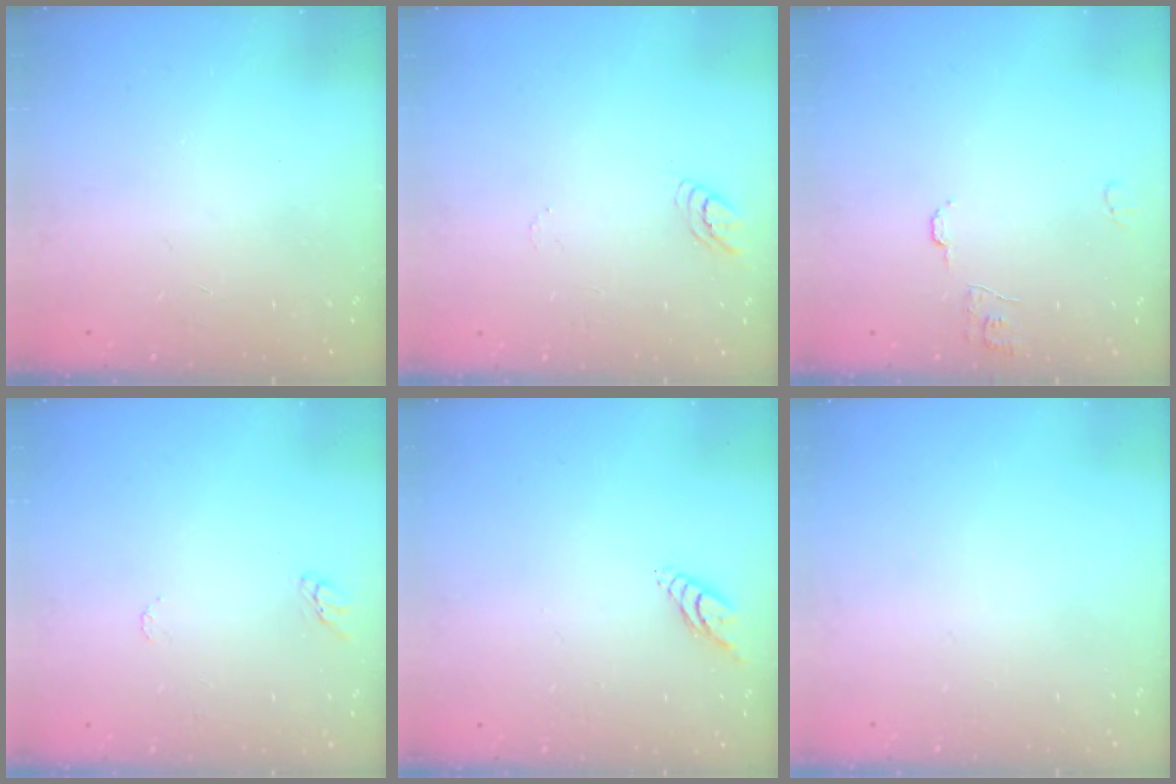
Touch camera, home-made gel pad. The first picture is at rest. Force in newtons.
{"total": 3.9, "press": 3.9, "slide": 0.3}
{"total": 6.4, "press": 6.3, "slide": 0.6}
{"total": 4.0, "press": 4.0, "slide": 0.3}
{"total": 4.7, "press": 4.7, "slide": 0.1}
{"total": 0.0}